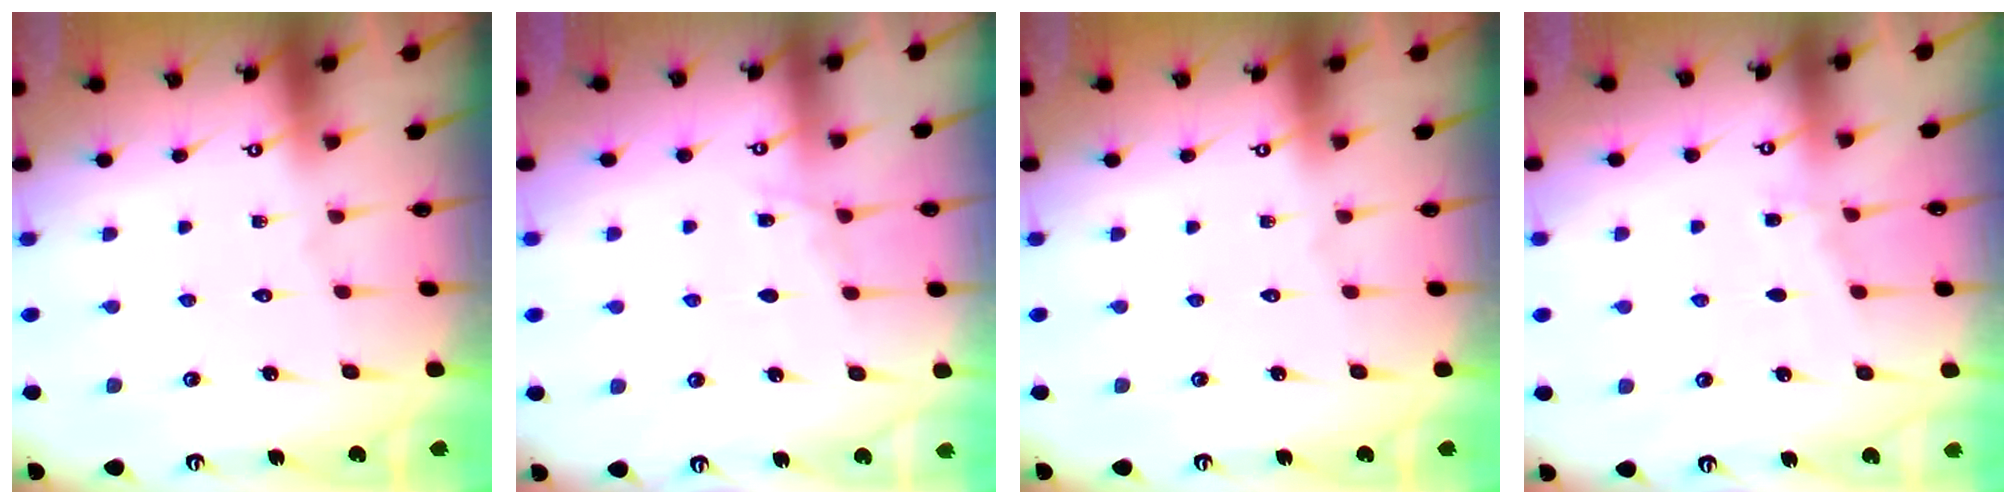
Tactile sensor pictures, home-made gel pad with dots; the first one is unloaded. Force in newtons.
{"total": 4.2, "press": 4.2, "slide": 0.5}
{"total": 0.0}
{"total": 4.5, "press": 4.5, "slide": 0.5}